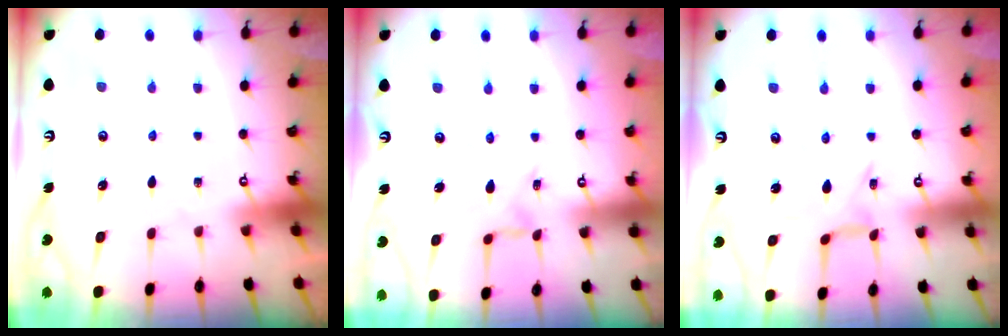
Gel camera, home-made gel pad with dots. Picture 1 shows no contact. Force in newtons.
{"total": 2.8, "press": 2.8, "slide": 0.3}
{"total": 2.9, "press": 2.8, "slide": 0.5}